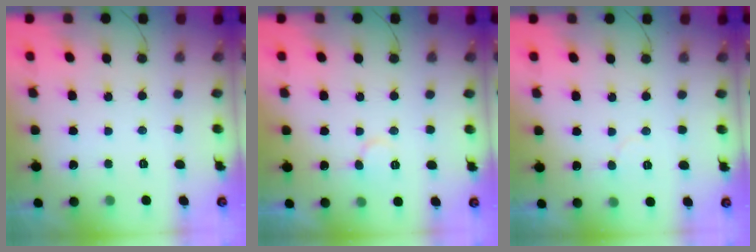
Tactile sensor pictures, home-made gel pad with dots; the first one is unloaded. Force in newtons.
{"total": 6.8, "press": 6.8, "slide": 0.5}
{"total": 3.5, "press": 3.4, "slide": 0.3}